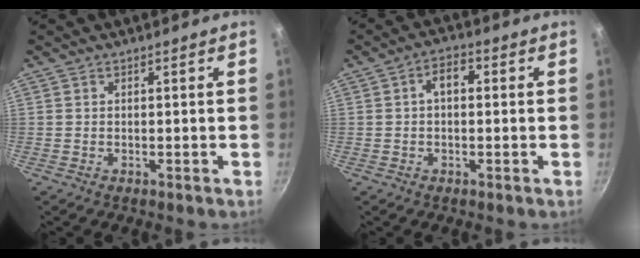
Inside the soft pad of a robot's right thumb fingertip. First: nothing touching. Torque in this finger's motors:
{"motor_torque": [-0.45, 0.66, 0.58, -0.22, 0.01]}